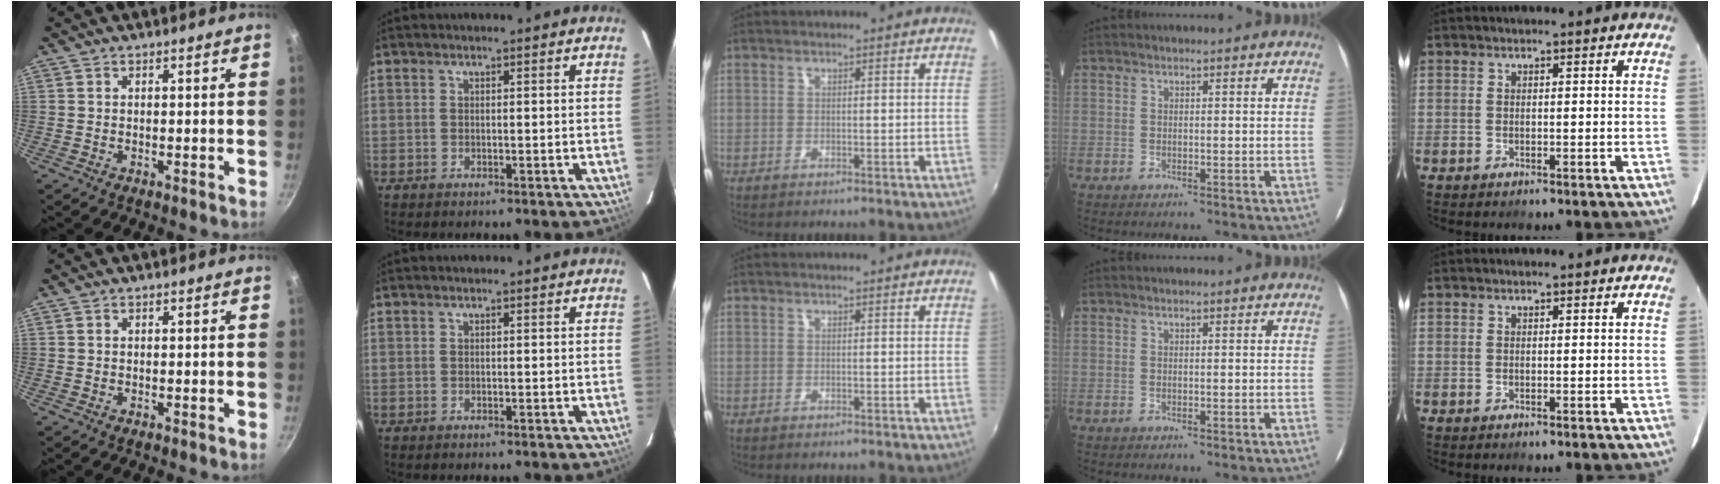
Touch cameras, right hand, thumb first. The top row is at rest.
{}